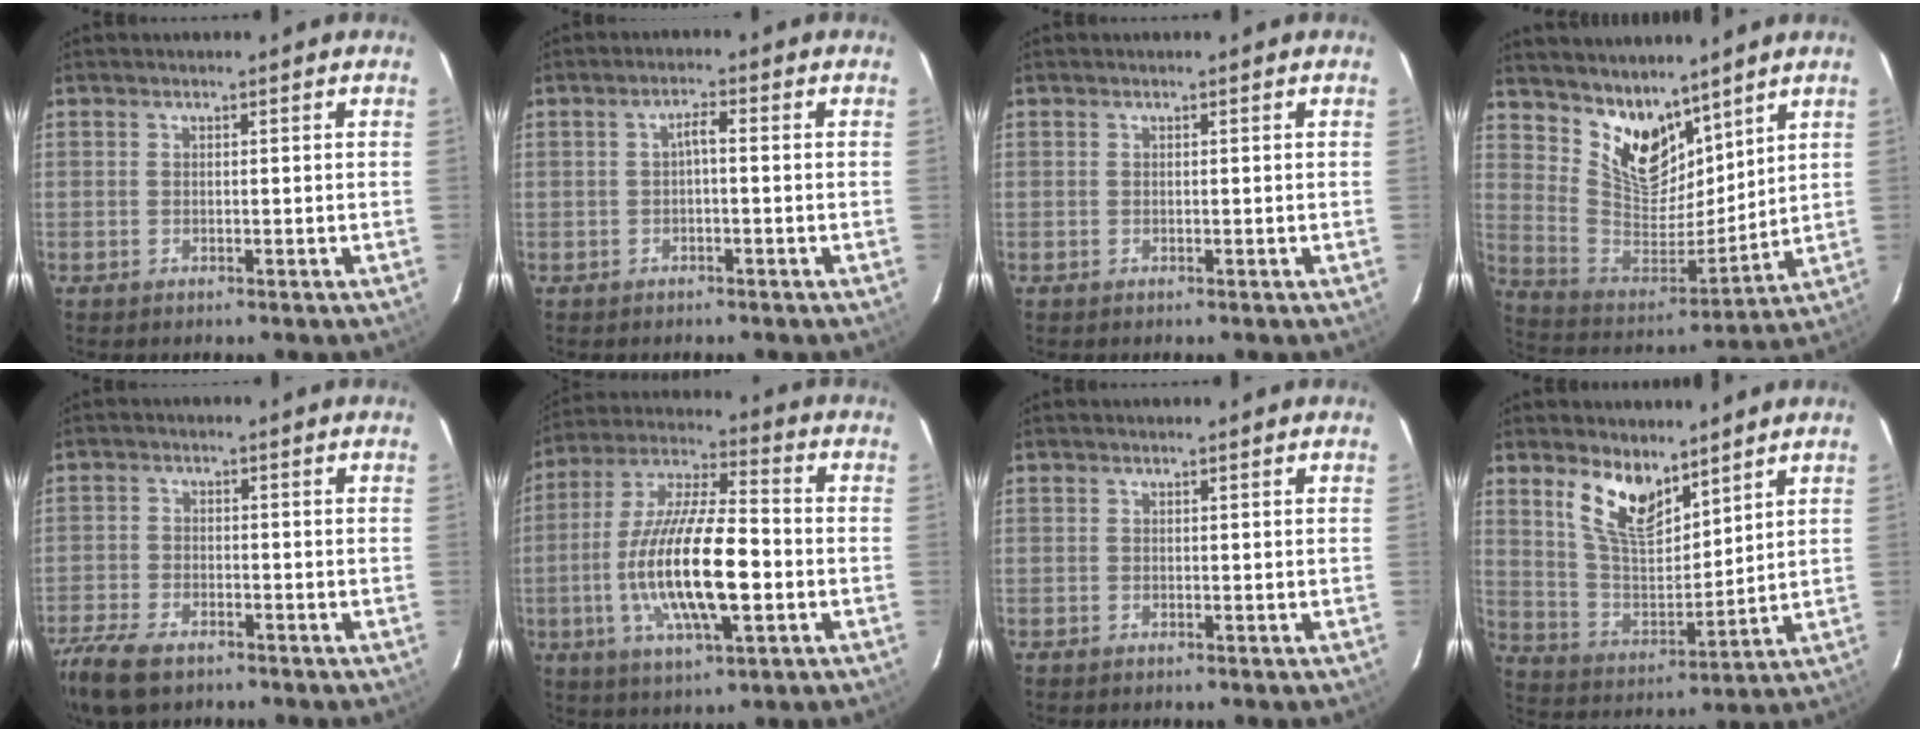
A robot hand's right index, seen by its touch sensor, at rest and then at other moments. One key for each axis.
{"total": 1.9, "fx": -0.4, "fy": 0.5, "fz": 1.8, "tx": -0.036, "ty": 0.009, "tz": -0.006}
{"total": 0.0}
{"total": 14.2, "fx": 10.5, "fy": 7.4, "fz": 5.9, "tx": -0.121, "ty": -0.003, "tz": 0.211}
{"total": 11.2, "fx": -8.3, "fy": 4.8, "fz": 5.9, "tx": -0.158, "ty": -0.032, "tz": -0.156}
{"total": 18.5, "fx": -3.9, "fy": 5.2, "fz": 17.3, "tx": -0.340, "ty": -0.008, "tz": -0.073}
{"total": 0.0}
{"total": 11.3, "fx": 7.5, "fy": 4.9, "fz": 6.8, "tx": -0.132, "ty": 0.001, "tz": 0.151}